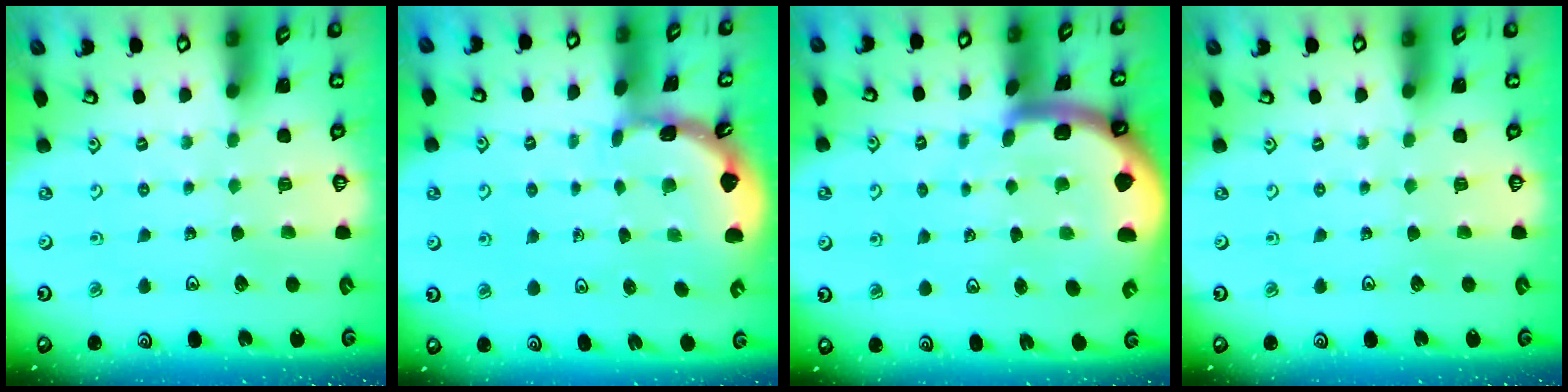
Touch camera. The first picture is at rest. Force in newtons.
{"total": 1.7, "press": 1.6, "slide": 0.1}
{"total": 6.5, "press": 6.5, "slide": 0.8}
{"total": 0.0}